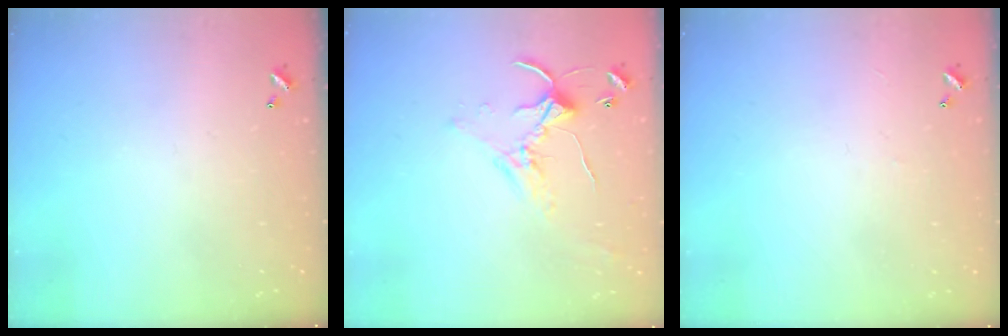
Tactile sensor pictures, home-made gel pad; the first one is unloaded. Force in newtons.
{"total": 1.9, "press": 1.9, "slide": 0.6}
{"total": 0.7, "press": 0.5, "slide": 0.6}